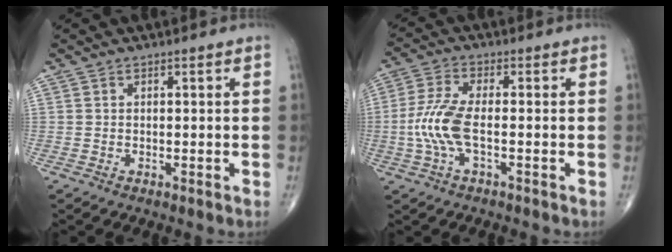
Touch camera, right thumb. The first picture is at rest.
{"total": 8.0, "force": [-1.5, 2.7, 7.4], "torque": [-0.187, 0.013, -0.034]}